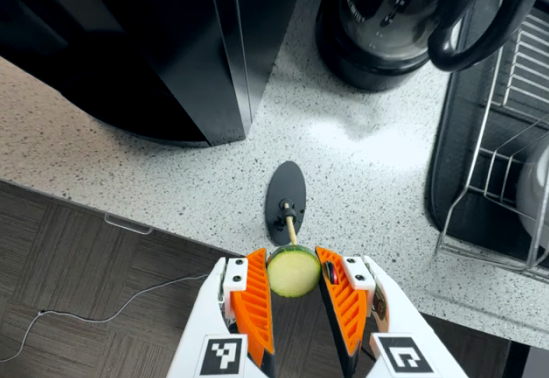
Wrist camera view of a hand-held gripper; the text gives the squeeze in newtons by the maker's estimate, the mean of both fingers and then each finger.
{"total": 10.5, "left": 10.2, "right": 10.7}